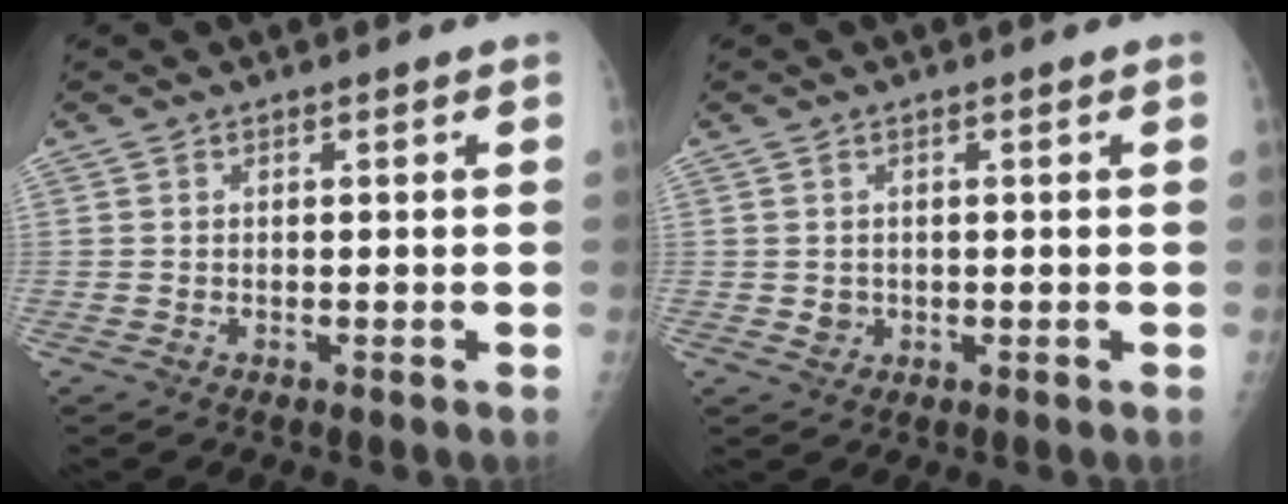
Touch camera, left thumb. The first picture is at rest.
{"total": 1.6, "force": [0.0, 1.5, 0.6], "torque": [-0.004, 0.001, 0.005]}